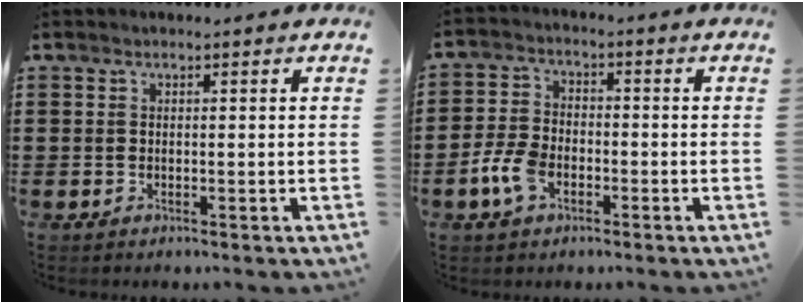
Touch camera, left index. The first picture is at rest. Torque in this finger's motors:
{"motor_torque": [0.67, 0.10, 0.22, 0.09]}